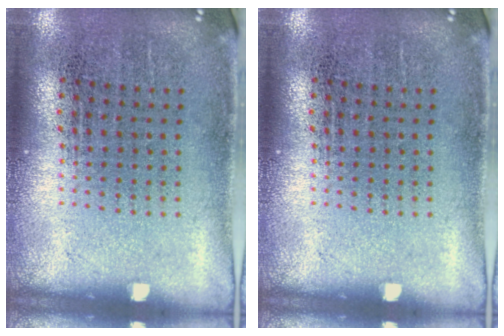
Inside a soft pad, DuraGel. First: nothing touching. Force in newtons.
{"total": 0.0}